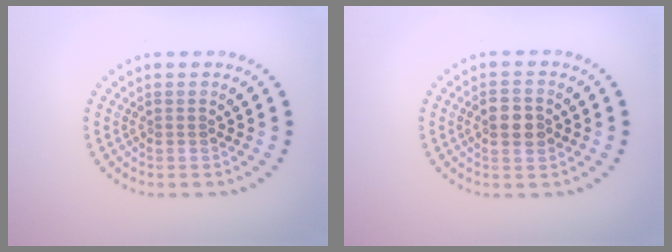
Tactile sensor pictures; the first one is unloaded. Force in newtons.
{"total": 2.8, "press": 2.8, "slide": 0.1}